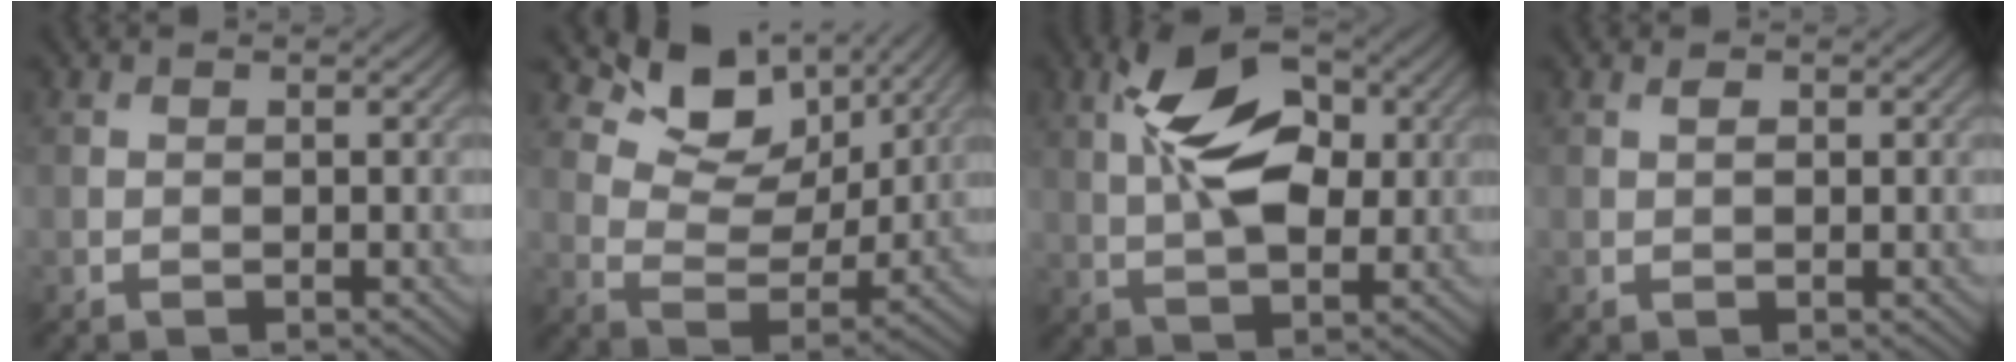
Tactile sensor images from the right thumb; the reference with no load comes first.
{"total": 9.9, "force": [6.0, 5.5, 5.6], "torque": [-0.109, -0.012, 0.107]}
{"total": 9.8, "force": [2.0, 5.1, 8.2], "torque": [-0.157, 0.012, 0.024]}
{"total": 0.8, "force": [0.3, 0.4, 0.7], "torque": [-0.016, -0.002, 0.005]}